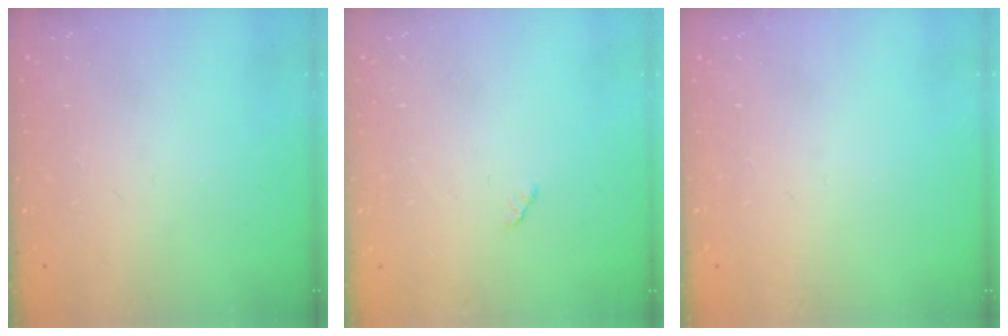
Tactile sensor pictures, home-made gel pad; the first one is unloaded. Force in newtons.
{"total": 2.1, "press": 2.1, "slide": 0.3}
{"total": 0.0}